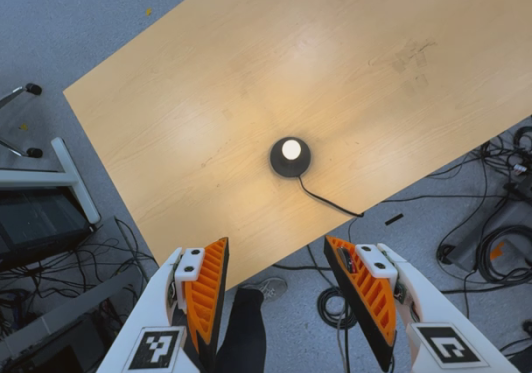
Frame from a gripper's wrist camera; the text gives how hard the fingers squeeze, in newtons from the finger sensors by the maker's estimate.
{"total": 0.0}